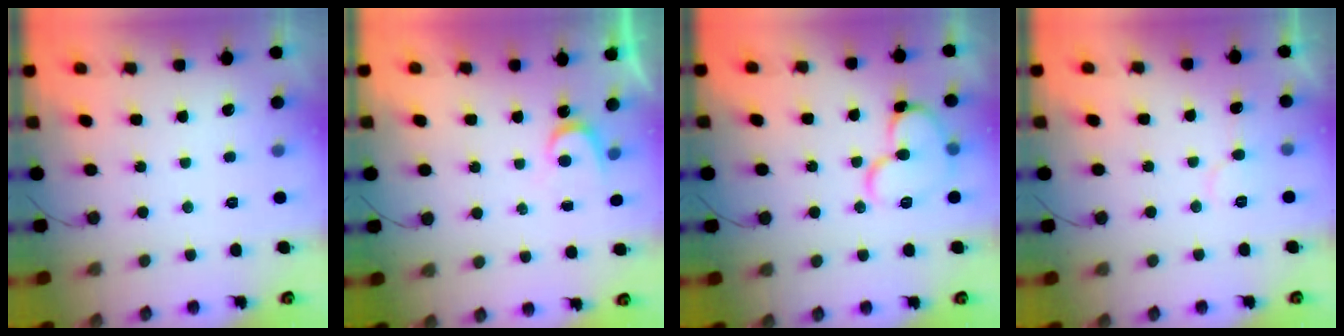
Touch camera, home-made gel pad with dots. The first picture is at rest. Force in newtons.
{"total": 3.4, "press": 3.3, "slide": 0.3}
{"total": 12.9, "press": 12.8, "slide": 1.8}
{"total": 6.6, "press": 6.6, "slide": 0.4}